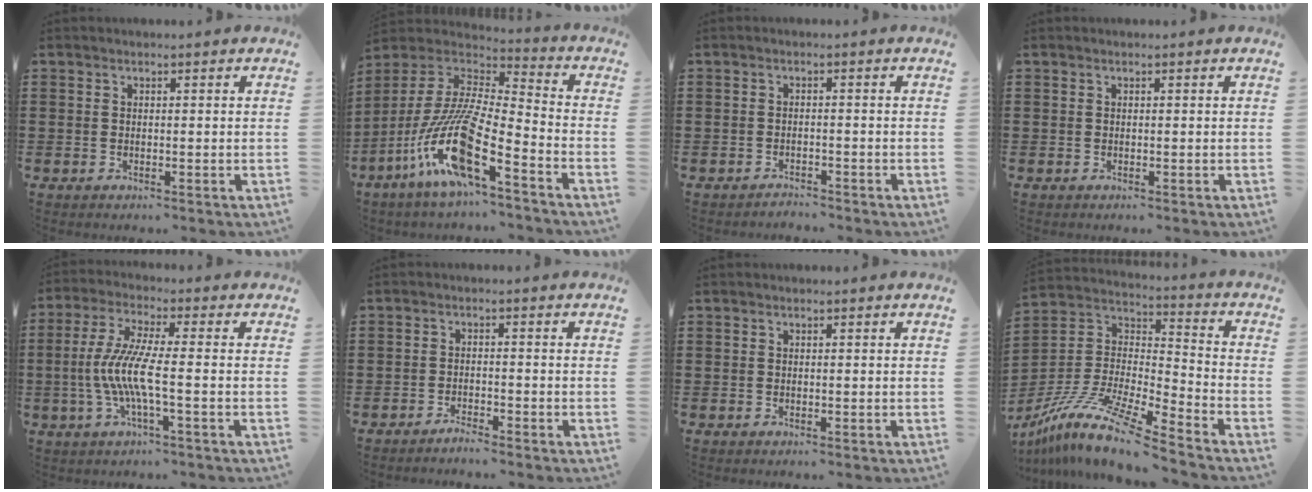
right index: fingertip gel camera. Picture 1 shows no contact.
{"total": 13.8, "force": [-7.9, 2.0, 11.1], "torque": [-0.248, -0.020, -0.161]}
{"total": 1.4, "force": [-1.4, 0.1, -0.1], "torque": [-0.004, 0.003, -0.030]}
{"total": 0.0}
{"total": 8.2, "force": [-1.8, 0.8, 7.9], "torque": [-0.179, -0.019, -0.044]}
{"total": 1.6, "force": [-1.6, 0.0, 0.3], "torque": [-0.008, 0.002, -0.031]}
{"total": 0.0}
{"total": 12.3, "force": [-10.0, 0.5, 7.2], "torque": [-0.163, -0.001, -0.205]}